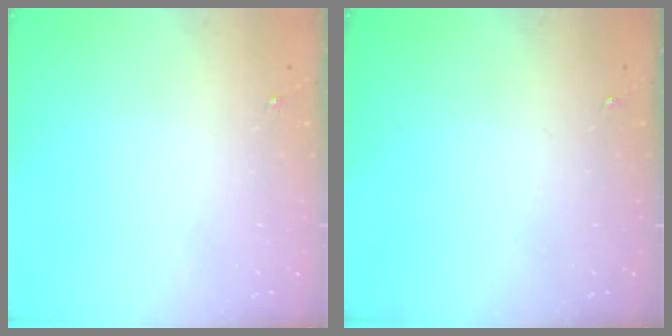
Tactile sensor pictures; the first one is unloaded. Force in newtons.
{"total": 0.0}